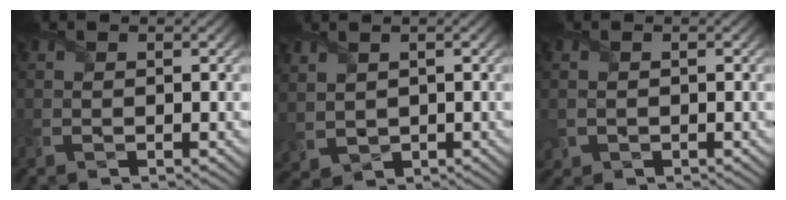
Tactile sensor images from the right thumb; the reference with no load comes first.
{"total": 2.9, "force": [1.3, 2.2, 1.3], "torque": [-0.059, -0.006, 0.031]}
{"total": 1.3, "force": [-0.3, 1.3, 0.1], "torque": [-0.007, -0.006, -0.004]}